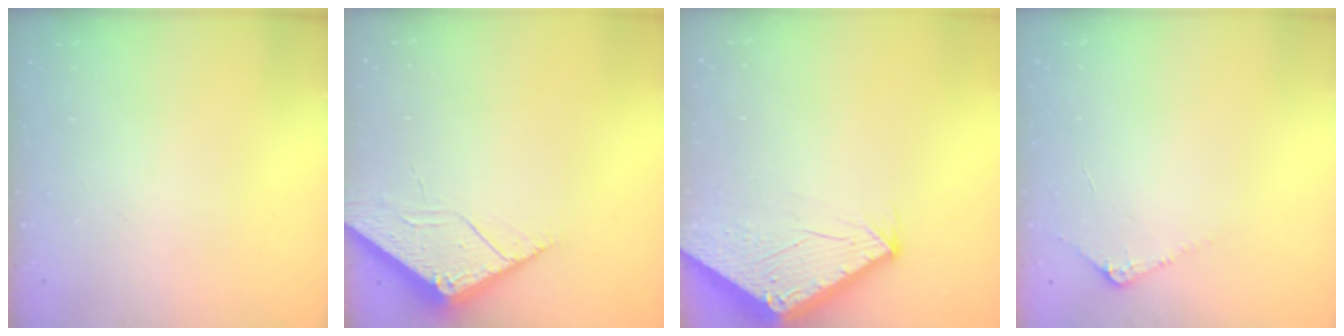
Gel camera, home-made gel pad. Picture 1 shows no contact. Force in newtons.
{"total": 4.0, "press": 3.9, "slide": 0.4}
{"total": 2.8, "press": 2.8, "slide": 0.1}
{"total": 6.0, "press": 5.9, "slide": 0.7}